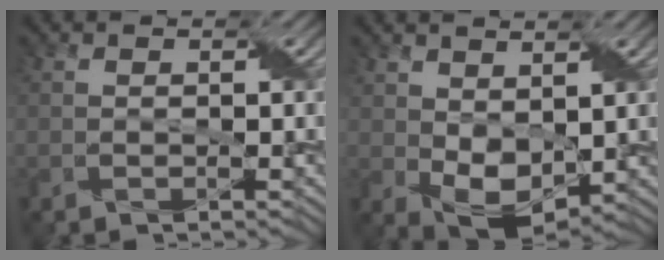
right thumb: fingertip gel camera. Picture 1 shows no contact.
{"total": 5.8, "force": [1.2, 3.7, 4.3], "torque": [-0.101, -0.008, 0.025]}